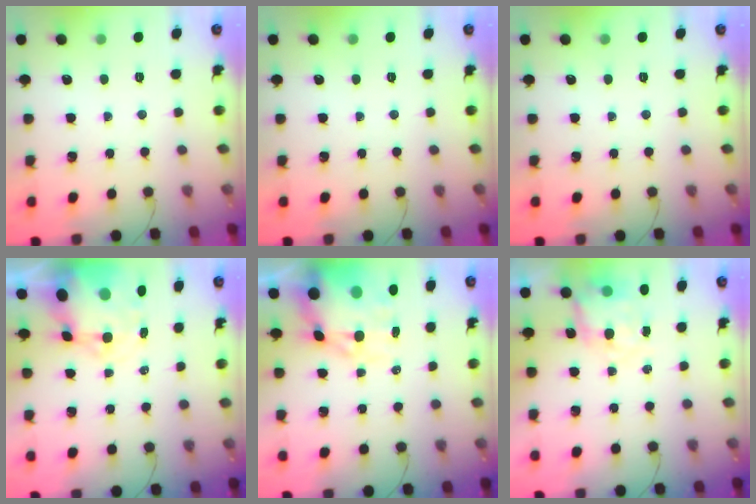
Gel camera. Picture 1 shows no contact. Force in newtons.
{"total": 0.0}
{"total": 0.0}
{"total": 9.4, "press": 9.0, "slide": 2.5}
{"total": 12.6, "press": 12.2, "slide": 3.1}
{"total": 8.2, "press": 8.1, "slide": 0.9}